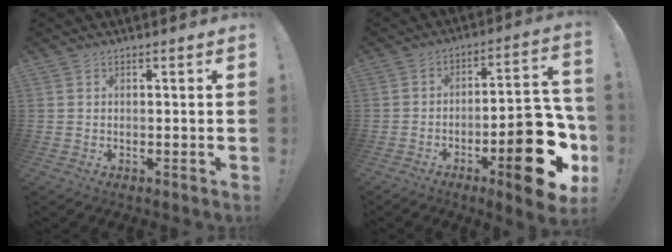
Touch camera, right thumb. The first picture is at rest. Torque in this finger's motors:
{"motor_torque": [2.51, 2.51, 2.01, -0.76, 0.12]}